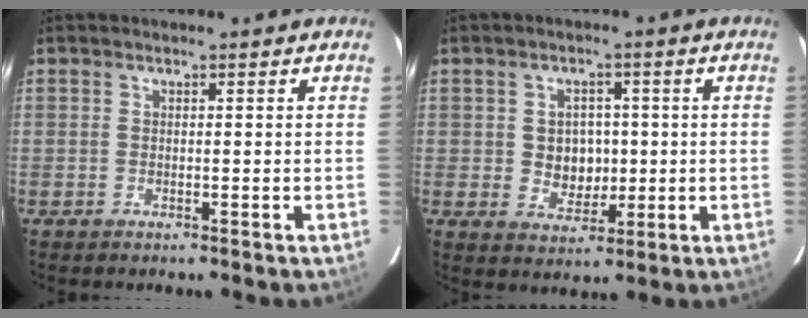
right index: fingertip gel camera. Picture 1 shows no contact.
{"total": 5.8, "force": [0.0, 5.1, 2.8], "torque": [-0.051, 0.006, 0.013]}